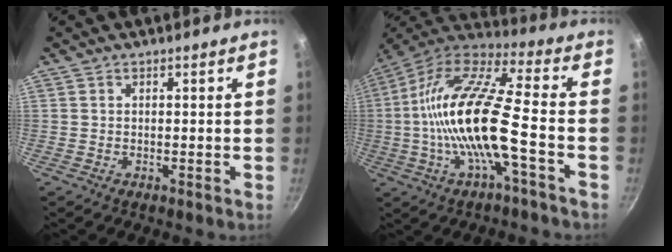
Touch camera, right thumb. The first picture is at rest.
{"total": 20.2, "force": [-3.7, 5.4, 19.1], "torque": [-0.360, 0.038, -0.083]}